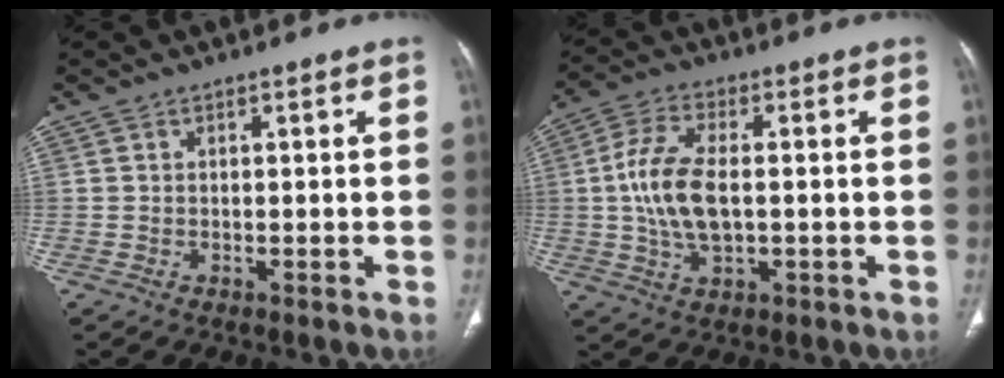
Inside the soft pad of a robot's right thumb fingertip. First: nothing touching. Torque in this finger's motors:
{"motor_torque": [-0.71, 1.22, 1.34, 0.25, 0.33]}